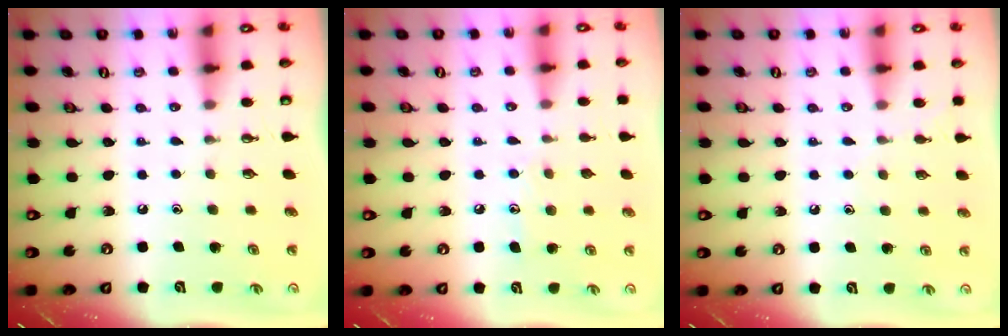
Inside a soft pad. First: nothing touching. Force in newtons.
{"total": 7.3, "press": 7.3, "slide": 0.0}
{"total": 4.1, "press": 4.1, "slide": 0.4}